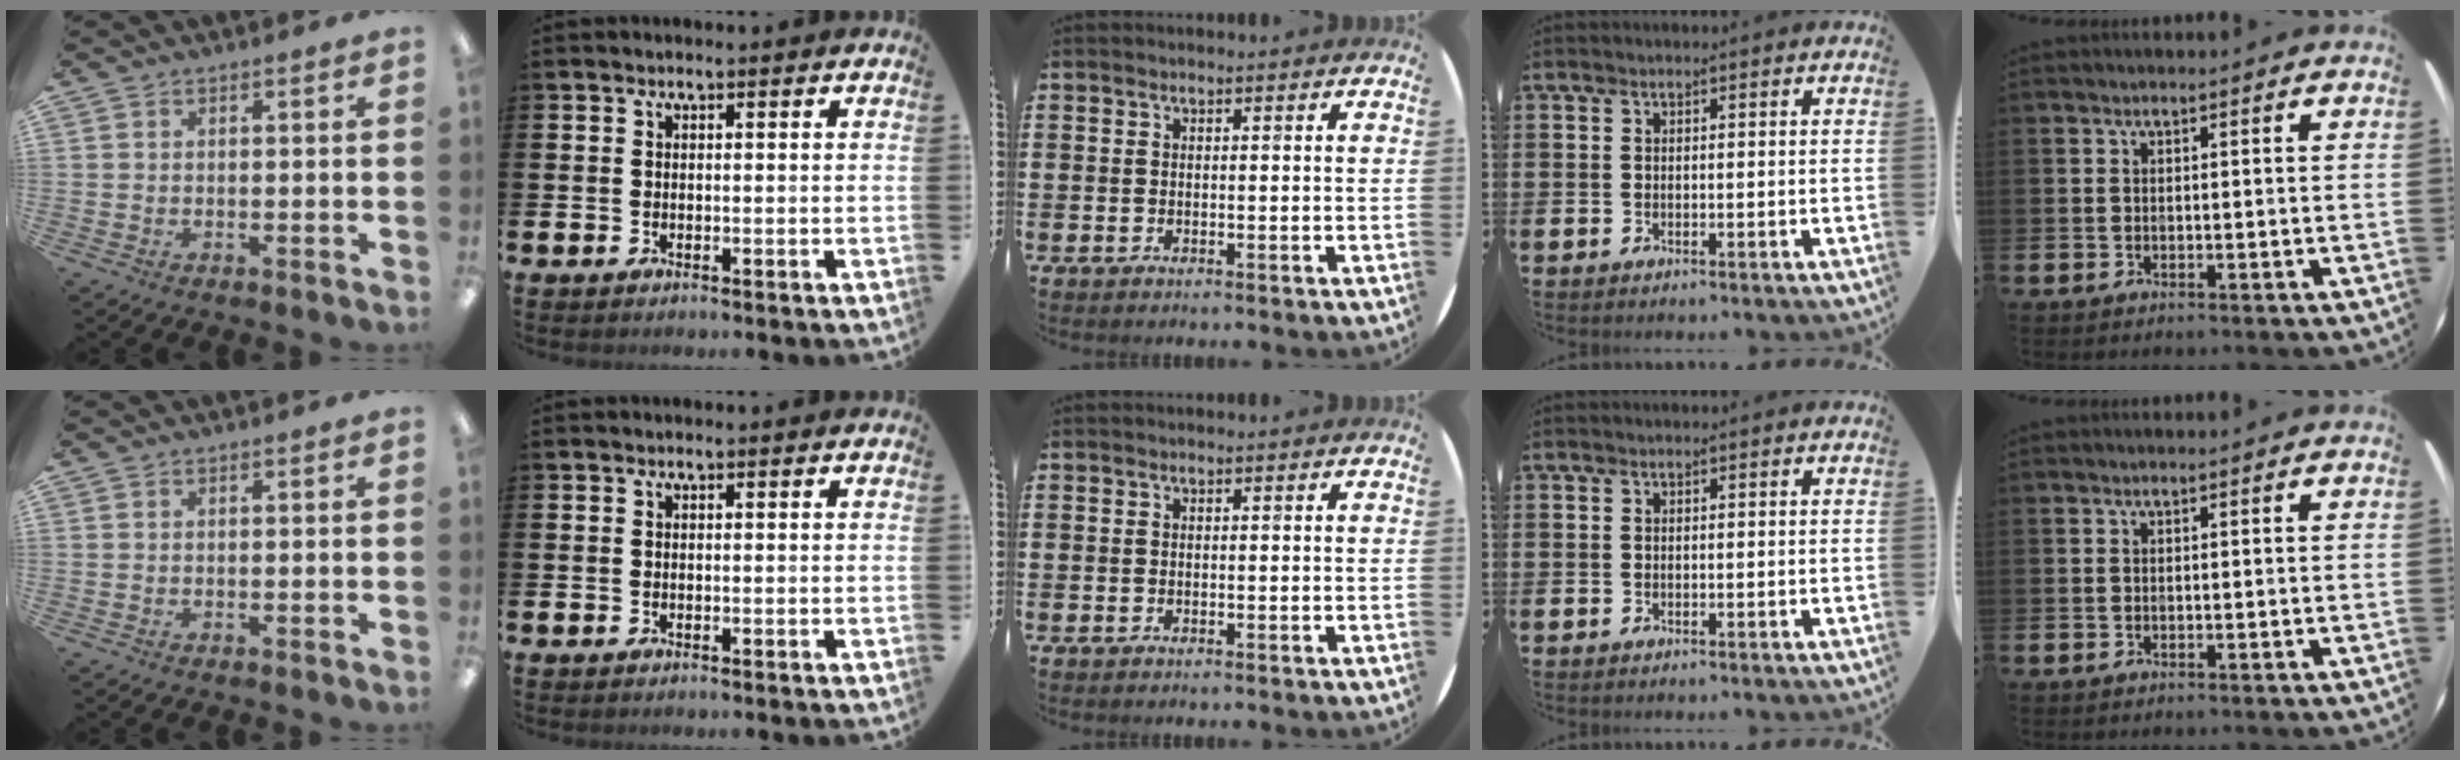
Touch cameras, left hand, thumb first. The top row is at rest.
{}